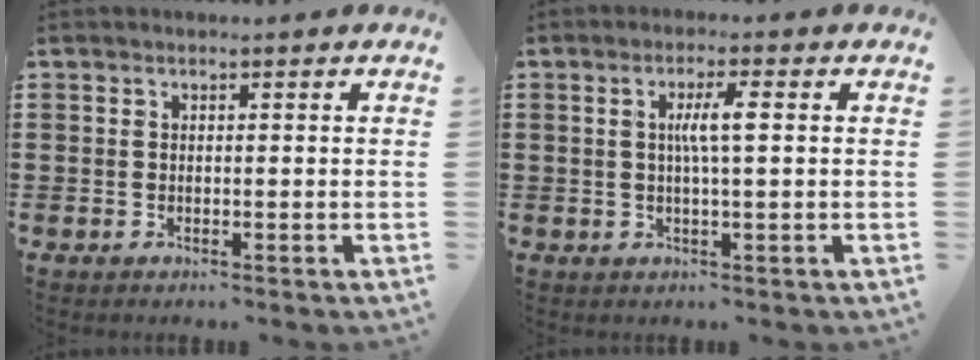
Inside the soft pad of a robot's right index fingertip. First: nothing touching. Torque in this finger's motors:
{"motor_torque": [0.18, -0.09, 0.23, 0.03]}